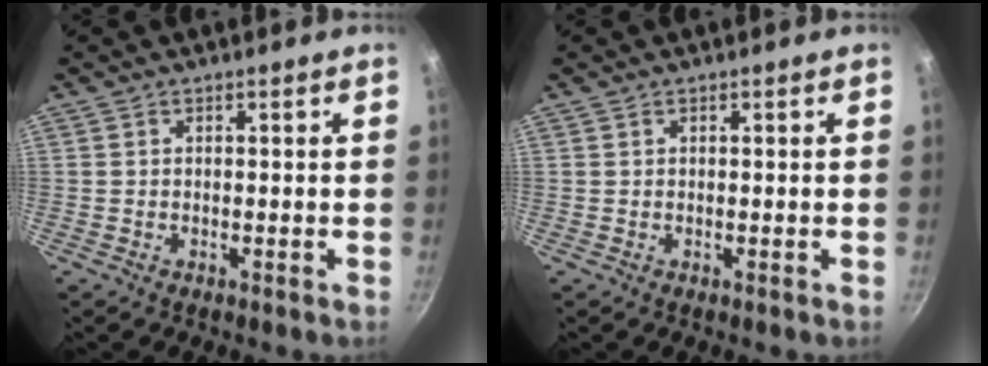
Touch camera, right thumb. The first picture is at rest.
{"total": 0.0}